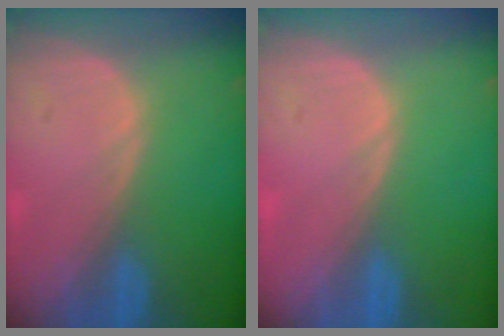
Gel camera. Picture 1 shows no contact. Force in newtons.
{"total": 0.0}